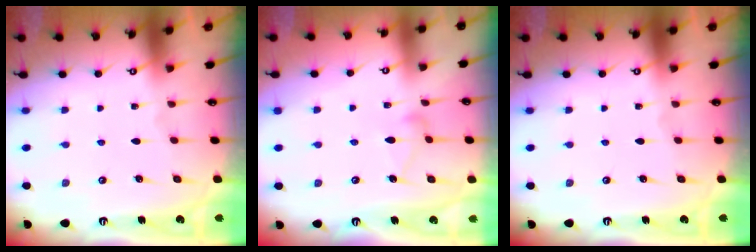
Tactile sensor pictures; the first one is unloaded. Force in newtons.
{"total": 7.2, "press": 7.2, "slide": 0.4}
{"total": 0.0}